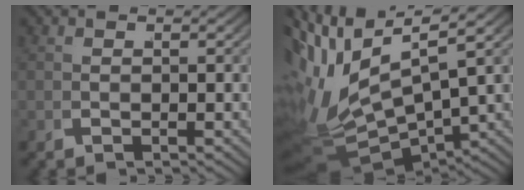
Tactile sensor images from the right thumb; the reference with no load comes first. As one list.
[{"total": 13.2, "force": [-0.3, 9.0, 9.6], "torque": [-0.223, -0.063, 0.029]}]